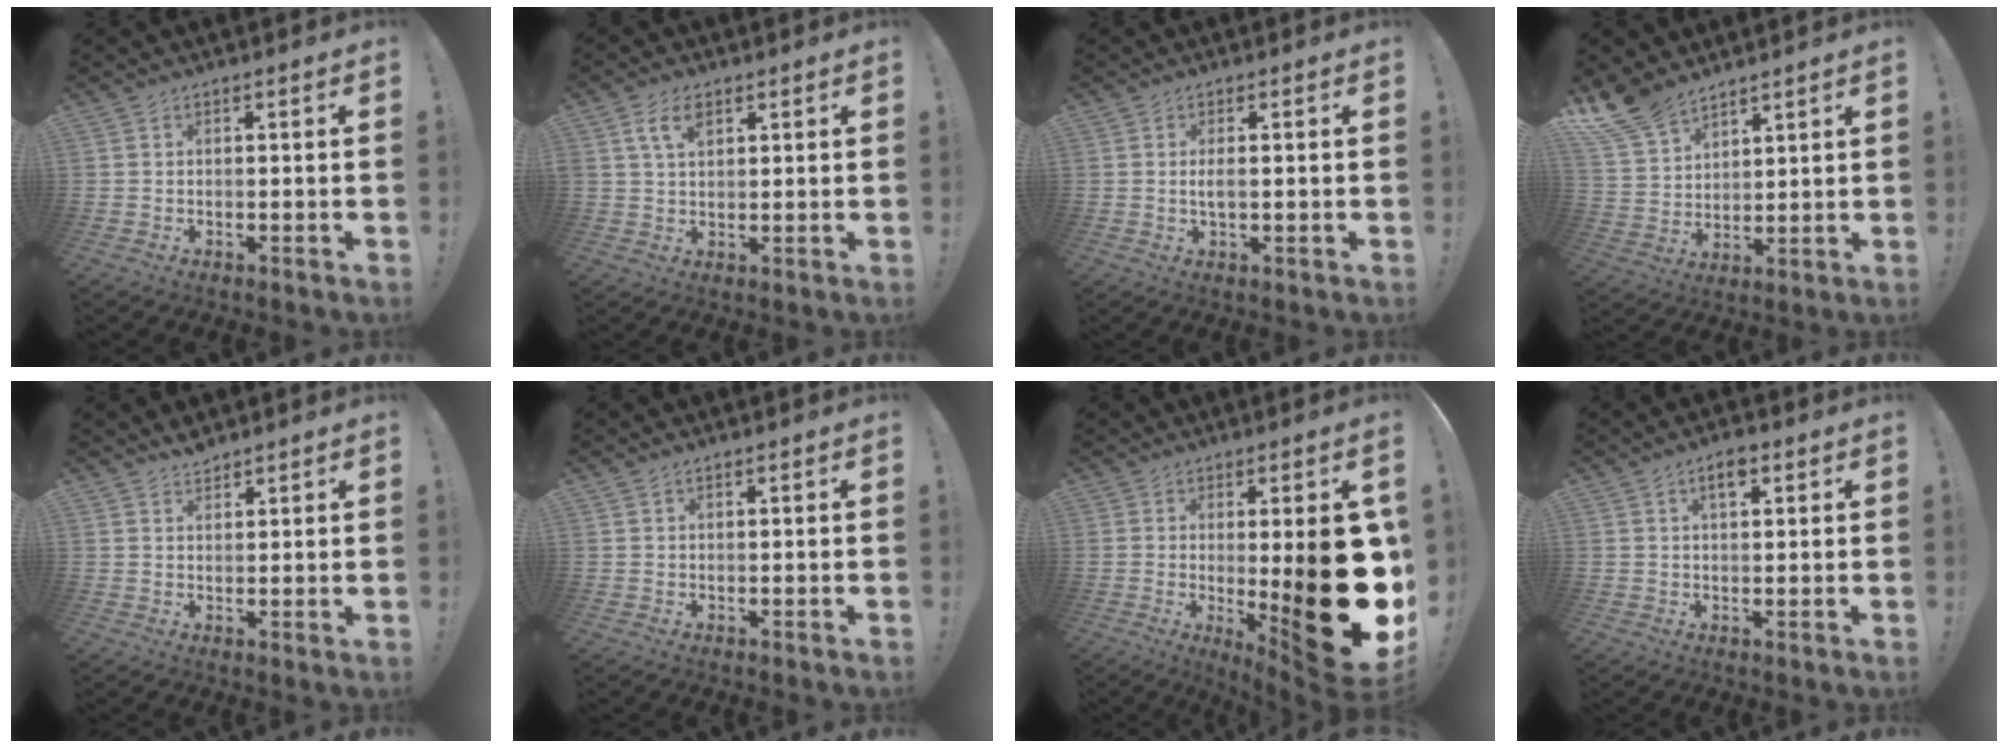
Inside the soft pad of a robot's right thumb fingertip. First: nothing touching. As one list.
[{"total": 5.9, "force": [2.8, 3.1, 4.2], "torque": [-0.074, -0.001, 0.052]}, {"total": 2.2, "force": [-0.2, 0.4, 2.2], "torque": [-0.039, -0.001, -0.004]}, {"total": 10.8, "force": [8.8, 5.3, 3.5], "torque": [-0.078, -0.056, 0.172]}, {"total": 2.6, "force": [2.5, 0.4, 0.5], "torque": [-0.004, -0.018, 0.044]}, {"total": 0.7, "force": [0.6, 0.2, 0.2], "torque": [0.003, -0.003, 0.011]}, {"total": 25.2, "force": [-0.3, 7.1, 24.2], "torque": [-0.308, -0.033, 0.017]}, {"total": 4.1, "force": [2.0, 2.0, 3.0], "torque": [-0.040, -0.002, 0.031]}]